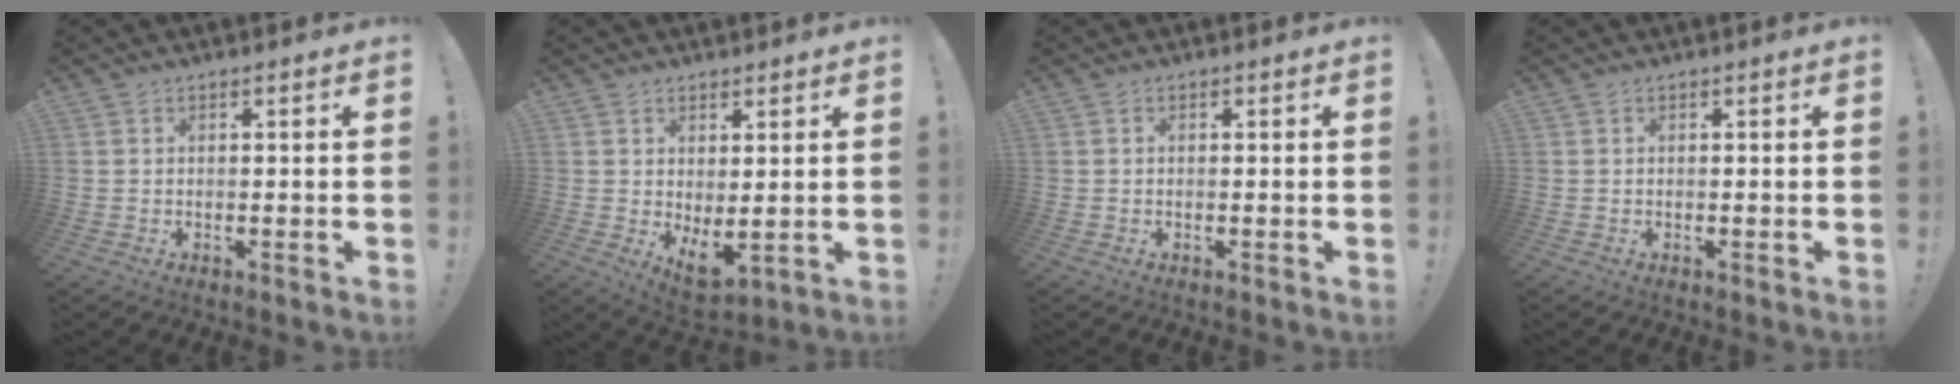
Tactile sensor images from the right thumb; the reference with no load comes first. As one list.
[{"total": 5.4, "force": [1.8, 2.7, 4.4], "torque": [-0.054, -0.025, 0.044]}, {"total": 0.0}, {"total": 0.0}]